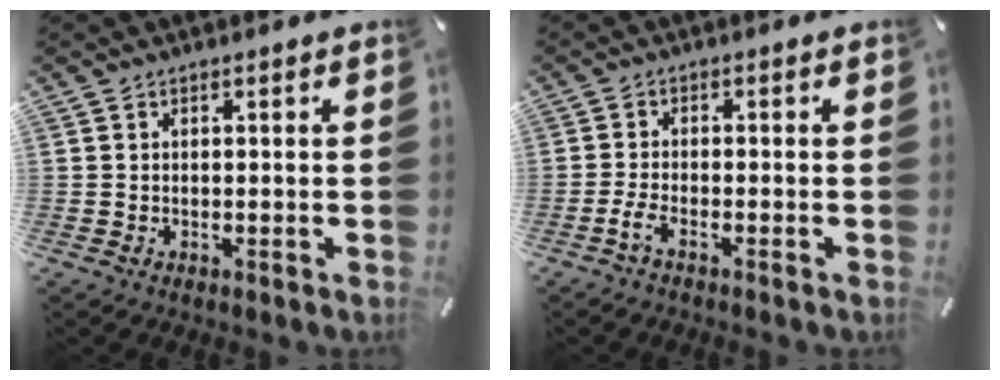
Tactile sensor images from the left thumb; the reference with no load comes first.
{"total": 2.8, "force": [-1.8, 0.5, 2.1], "torque": [-0.046, -0.001, -0.036]}